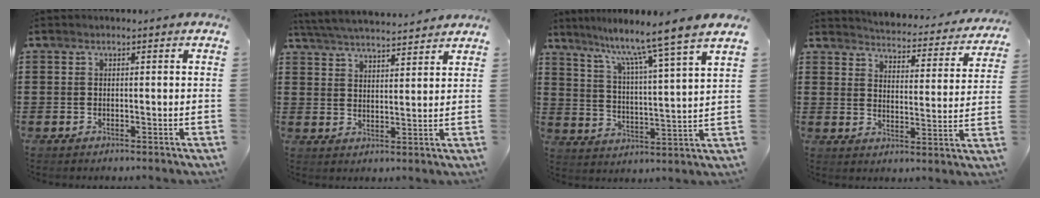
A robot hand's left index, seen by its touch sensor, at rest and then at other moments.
{"total": 4.4, "force": [4.3, -0.2, 0.9], "torque": [-0.034, -0.022, 0.076]}
{"total": 8.5, "force": [7.0, -1.7, 4.4], "torque": [-0.105, -0.054, 0.105]}
{"total": 3.7, "force": [3.7, -0.1, 0.1], "torque": [-0.018, -0.039, 0.056]}